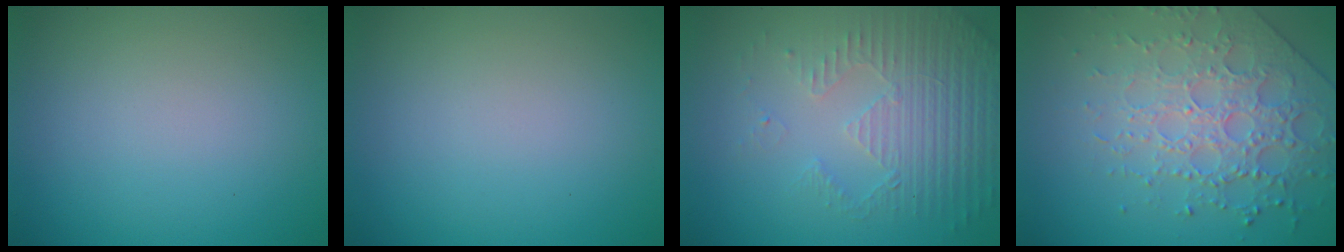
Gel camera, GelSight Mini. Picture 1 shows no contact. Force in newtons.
{"total": 0.0}
{"total": 5.1, "press": 3.5, "slide": 3.7}
{"total": 4.8, "press": 4.5, "slide": 1.6}